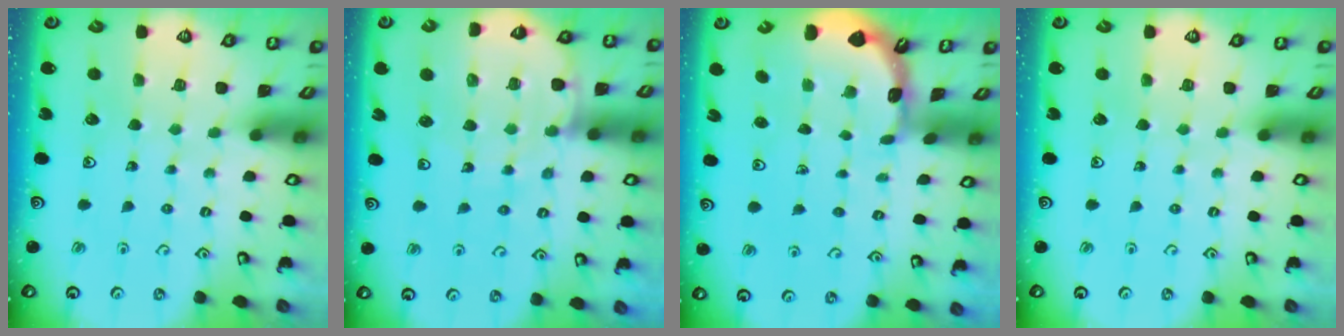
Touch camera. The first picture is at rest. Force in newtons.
{"total": 8.6, "press": 8.1, "slide": 2.7}
{"total": 1.8, "press": 1.8, "slide": 0.1}
{"total": 0.0}